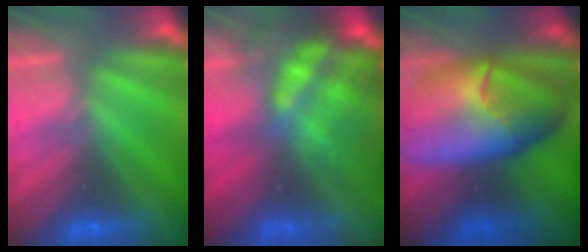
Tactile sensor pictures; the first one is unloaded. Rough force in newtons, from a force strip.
{"total": 10.1}
{"total": 8.6}